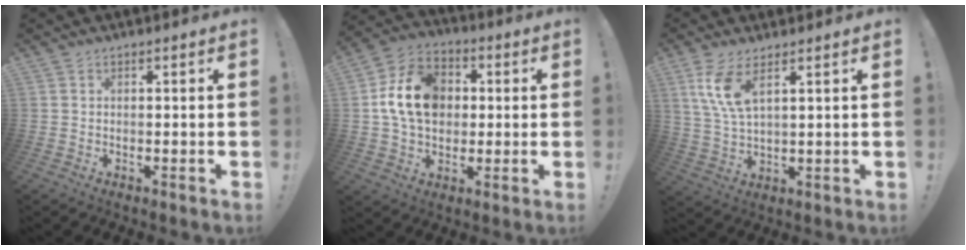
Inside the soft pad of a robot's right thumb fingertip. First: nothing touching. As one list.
[{"total": 16.5, "force": [2.1, 12.7, 10.3], "torque": [-0.173, 0.008, 0.046]}, {"total": 8.9, "force": [4.7, 3.1, 6.9], "torque": [-0.147, -0.020, 0.084]}]